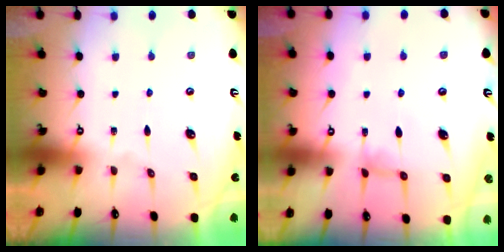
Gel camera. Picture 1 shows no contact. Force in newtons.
{"total": 1.3, "press": 1.2, "slide": 0.4}